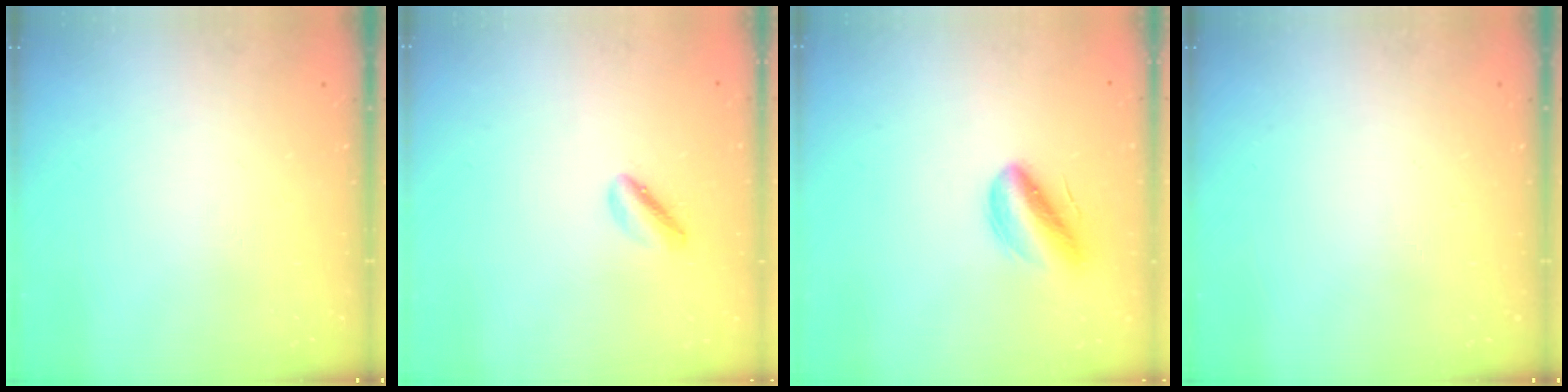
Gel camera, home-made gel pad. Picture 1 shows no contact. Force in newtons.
{"total": 2.0, "press": 2.0, "slide": 0.3}
{"total": 9.8, "press": 9.4, "slide": 2.9}
{"total": 0.0}